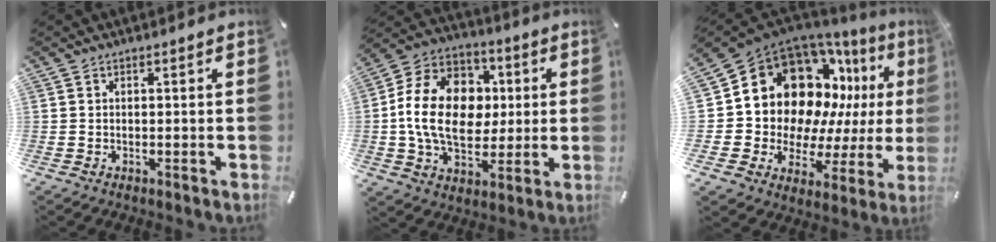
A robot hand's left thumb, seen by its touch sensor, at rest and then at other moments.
{"total": 18.5, "force": [0.3, 14.1, 12.0], "torque": [-0.230, 0.019, 0.007]}
{"total": 17.1, "force": [7.8, 13.0, 8.0], "torque": [-0.122, -0.092, 0.157]}